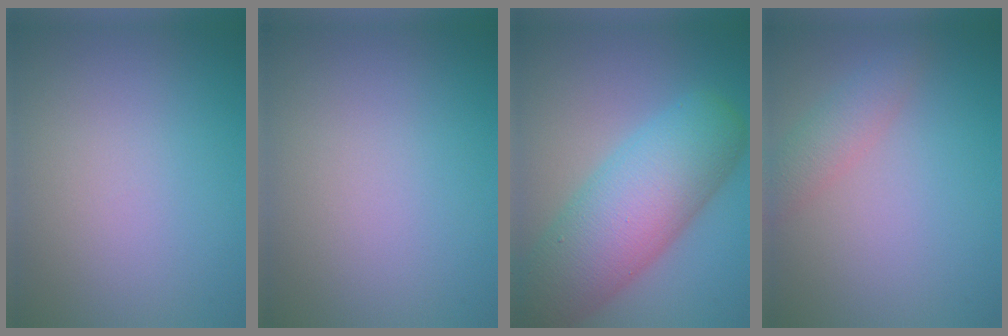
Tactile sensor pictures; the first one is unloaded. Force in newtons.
{"total": 0.0}
{"total": 10.5, "press": 10.5, "slide": 0.4}
{"total": 2.3, "press": 2.3, "slide": 0.0}